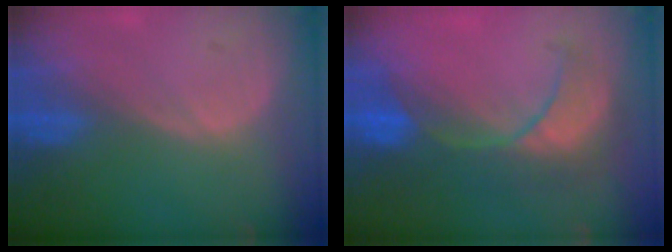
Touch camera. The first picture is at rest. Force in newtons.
{"total": 8.3, "press": 8.2, "slide": 1.1}